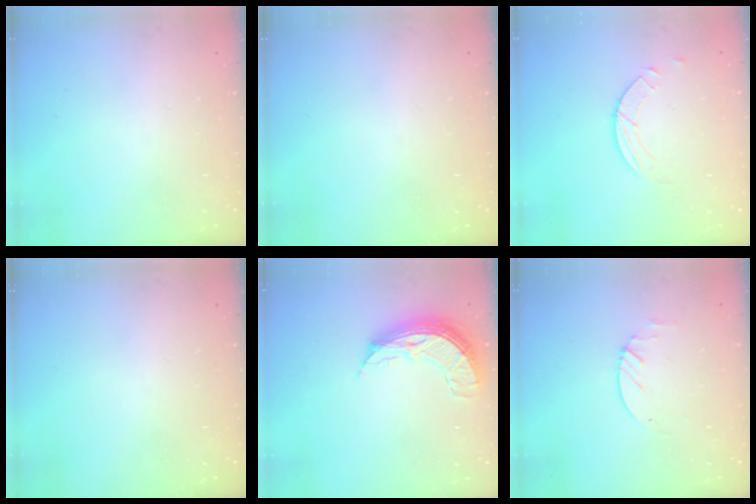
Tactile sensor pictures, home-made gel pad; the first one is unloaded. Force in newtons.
{"total": 0.0}
{"total": 2.6, "press": 2.6, "slide": 0.3}
{"total": 0.0}
{"total": 8.6, "press": 8.6, "slide": 0.7}
{"total": 1.9, "press": 1.9, "slide": 0.3}